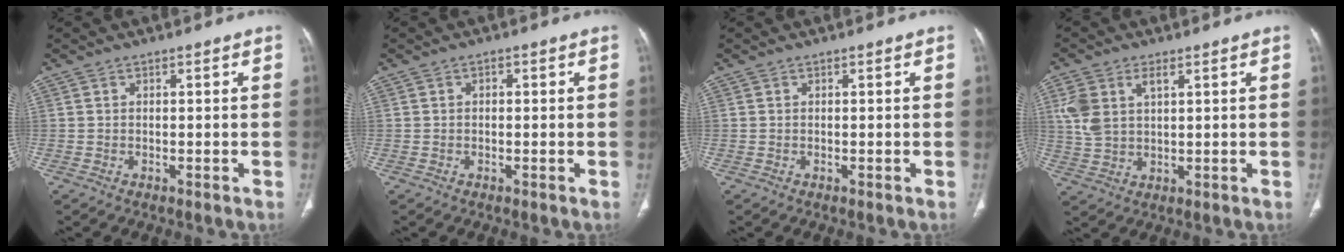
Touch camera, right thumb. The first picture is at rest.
{"total": 0.8, "force": [0.1, 0.6, 0.6], "torque": [-0.005, 0.002, -0.002]}
{"total": 0.0}
{"total": 7.9, "force": [2.9, 4.5, 5.8], "torque": [-0.130, 0.004, 0.063]}